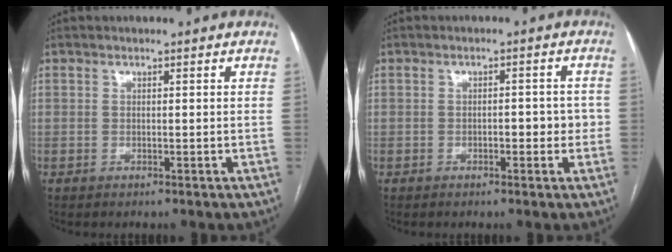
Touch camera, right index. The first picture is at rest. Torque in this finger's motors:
{"motor_torque": [0.10, 0.12, 0.00, 0.00]}